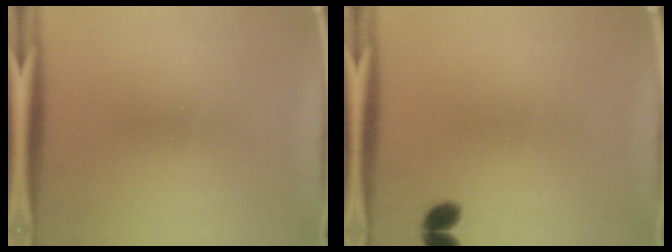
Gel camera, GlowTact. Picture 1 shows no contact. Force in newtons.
{"total": 2.3}